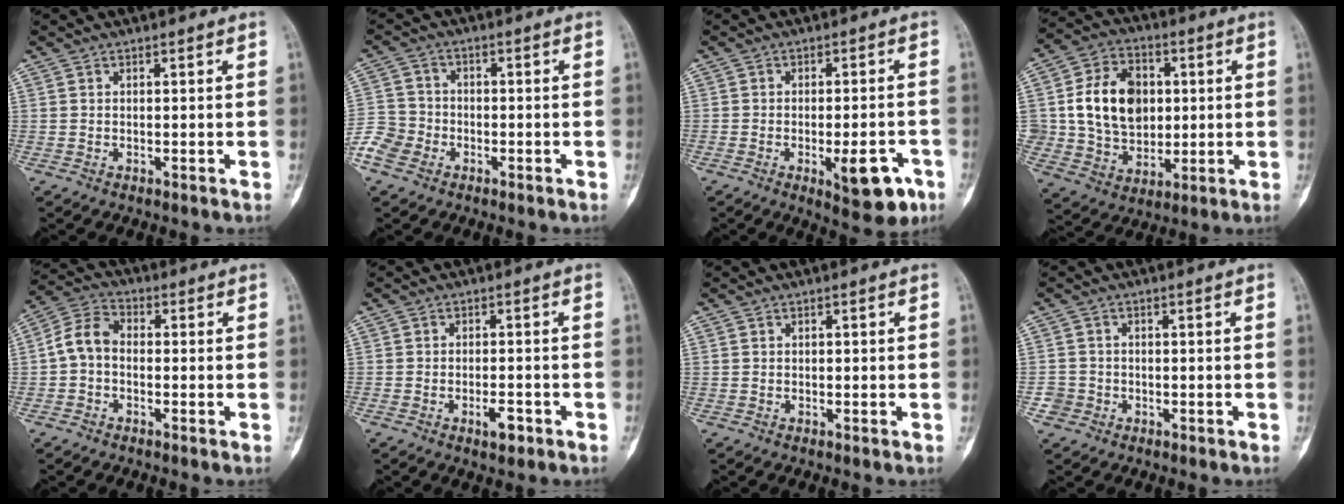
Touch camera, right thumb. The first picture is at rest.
{"total": 6.7, "force": [-3.5, 5.2, 2.4], "torque": [-0.042, 0.014, -0.074]}
{"total": 9.4, "force": [-3.9, 3.6, 7.7], "torque": [-0.083, 0.013, -0.043]}
{"total": 15.7, "force": [2.0, 12.0, 9.9], "torque": [-0.133, 0.002, 0.041]}
{"total": 6.5, "force": [-0.7, 4.7, 4.5], "torque": [-0.080, 0.022, -0.028]}
{"total": 3.4, "force": [-1.7, 1.5, 2.5], "torque": [-0.032, 0.009, -0.025]}
{"total": 0.6, "force": [0.0, 0.4, 0.4], "torque": [-0.002, 0.001, 0.000]}
{"total": 2.3, "force": [-0.9, 2.1, -0.1], "torque": [0.015, 0.011, -0.023]}